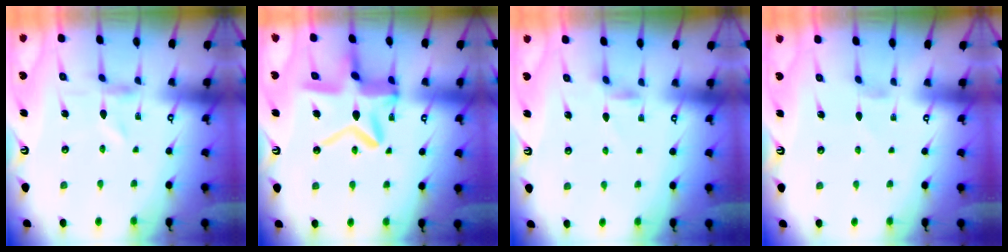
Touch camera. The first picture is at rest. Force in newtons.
{"total": 16.9, "press": 16.8, "slide": 1.4}
{"total": 3.2, "press": 3.2, "slide": 0.5}
{"total": 0.0}